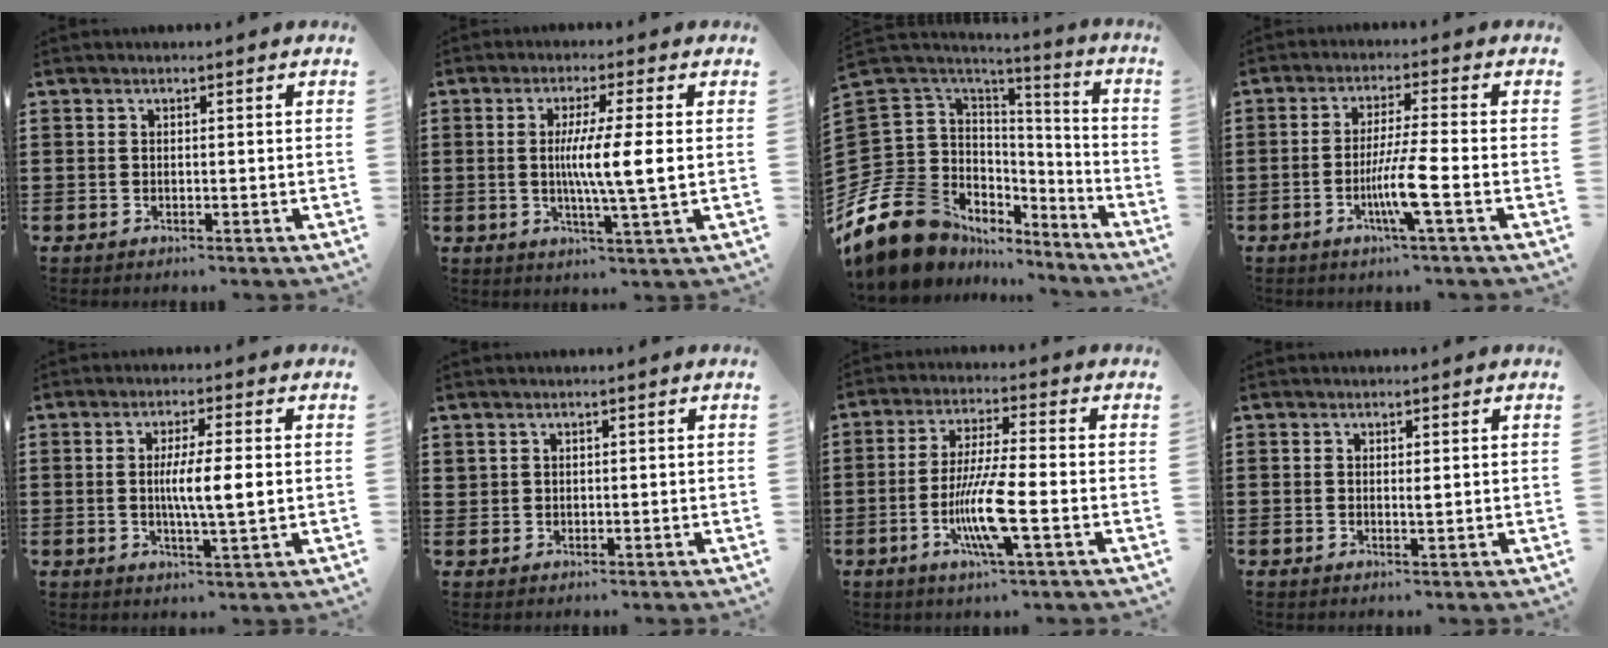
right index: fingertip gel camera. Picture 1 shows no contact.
{"total": 7.3, "force": [0.3, -0.1, 7.3], "torque": [-0.132, -0.007, 0.000]}
{"total": 15.2, "force": [-9.3, 10.1, 6.5], "torque": [-0.191, -0.001, -0.170]}
{"total": 6.8, "force": [-2.4, -0.3, 6.3], "torque": [-0.125, -0.020, -0.049]}
{"total": 5.9, "force": [0.1, 0.6, 5.9], "torque": [-0.105, -0.006, -0.003]}
{"total": 1.0, "force": [0.8, 0.6, 0.1], "torque": [-0.003, 0.003, 0.015]}
{"total": 9.8, "force": [-2.9, 1.4, 9.3], "torque": [-0.190, -0.016, -0.058]}
{"total": 0.8, "force": [0.3, 0.1, 0.8], "torque": [-0.016, 0.002, 0.005]}